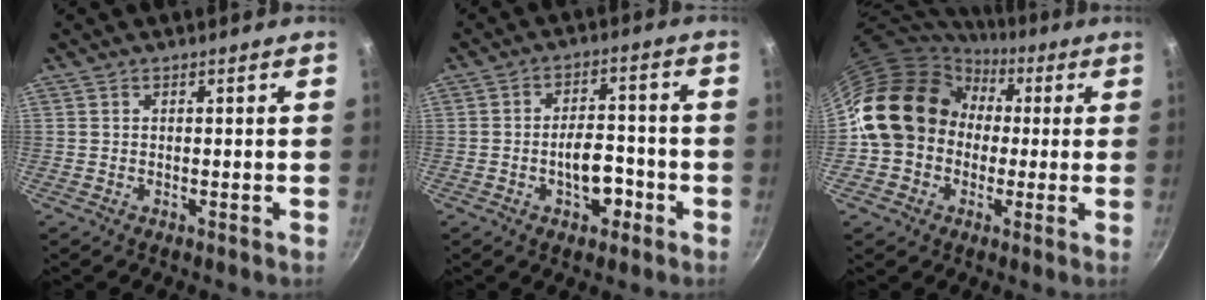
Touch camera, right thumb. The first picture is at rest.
{"total": 7.3, "force": [-2.9, 4.1, 5.3], "torque": [-0.054, 0.028, -0.046]}
{"total": 17.1, "force": [1.2, 14.5, 8.9], "torque": [-0.129, 0.046, 0.013]}